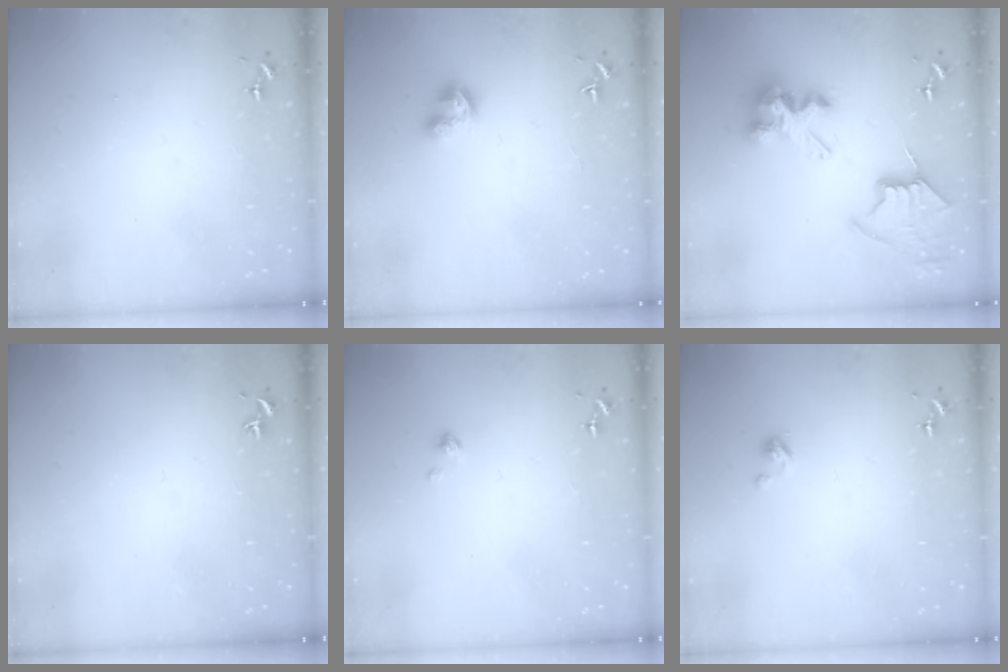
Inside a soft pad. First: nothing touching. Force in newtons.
{"total": 6.6, "press": 6.6, "slide": 0.7}
{"total": 10.9, "press": 10.8, "slide": 1.3}
{"total": 0.0}
{"total": 3.5, "press": 3.5, "slide": 0.3}
{"total": 3.6, "press": 3.6, "slide": 0.3}